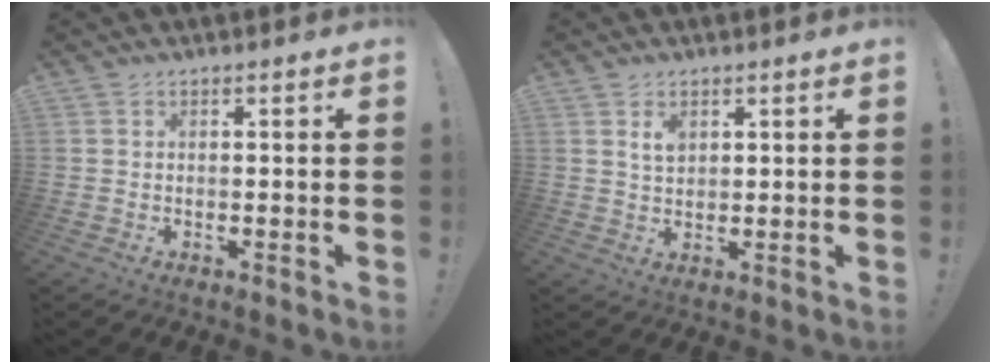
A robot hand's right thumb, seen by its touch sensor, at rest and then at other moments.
{"total": 3.7, "force": [1.7, 2.4, 2.3], "torque": [-0.032, -0.004, 0.027]}